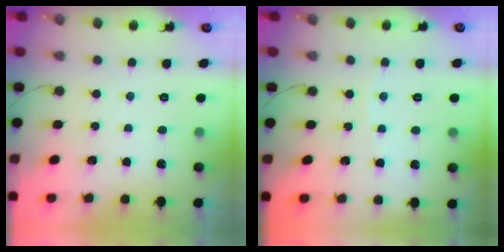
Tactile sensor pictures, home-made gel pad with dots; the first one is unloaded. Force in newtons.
{"total": 2.6, "press": 2.6, "slide": 0.2}